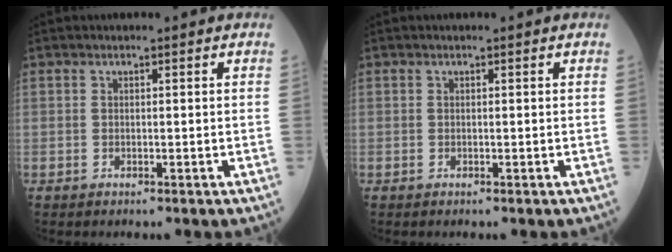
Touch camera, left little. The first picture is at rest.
{"total": 0.0}